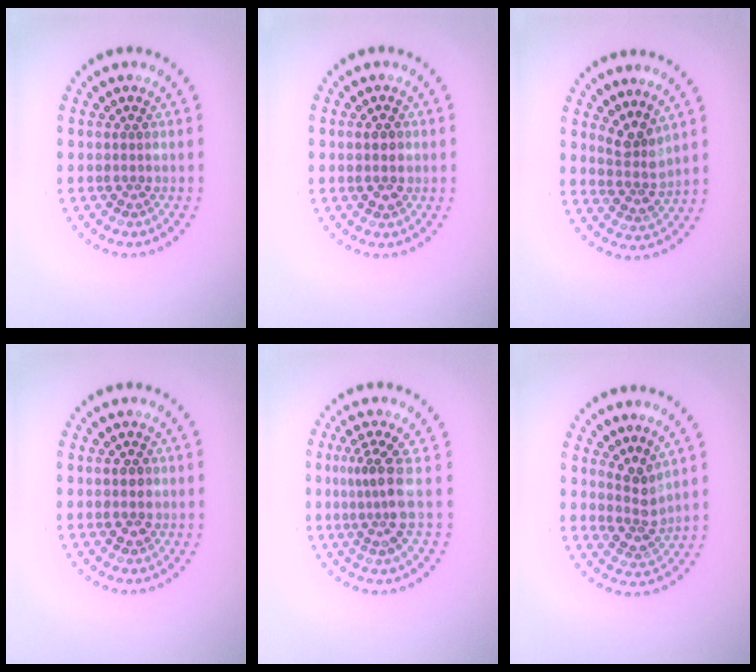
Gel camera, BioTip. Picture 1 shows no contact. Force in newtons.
{"total": 2.3, "press": 2.3, "slide": 0.1}
{"total": 2.7, "press": 1.9, "slide": 1.9}
{"total": 1.5, "press": 1.5, "slide": 0.1}
{"total": 3.4, "press": 2.5, "slide": 2.3}
{"total": 2.7, "press": 2.1, "slide": 1.8}